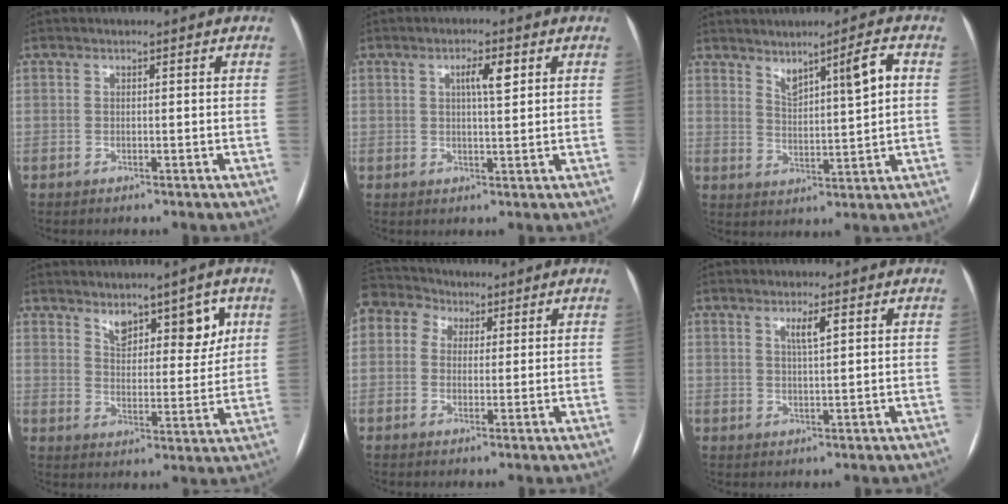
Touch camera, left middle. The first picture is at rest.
{"total": 3.7, "force": [1.4, 0.6, 3.4], "torque": [-0.057, 0.004, 0.021]}
{"total": 6.3, "force": [2.7, 0.4, 5.7], "torque": [-0.093, 0.003, 0.049]}
{"total": 8.2, "force": [5.0, 3.6, 5.4], "torque": [-0.059, -0.002, 0.078]}
{"total": 14.2, "force": [6.4, 11.4, 5.6], "torque": [-0.172, 0.082, 0.117]}
{"total": 2.7, "force": [1.2, 0.2, 2.5], "torque": [-0.045, 0.000, 0.020]}